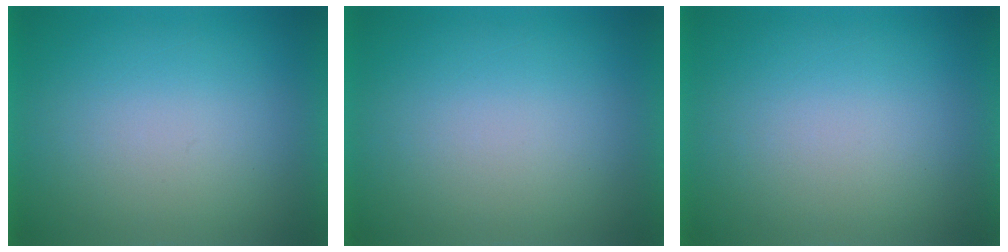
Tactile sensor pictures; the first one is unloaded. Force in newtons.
{"total": 0.0}
{"total": 0.0}